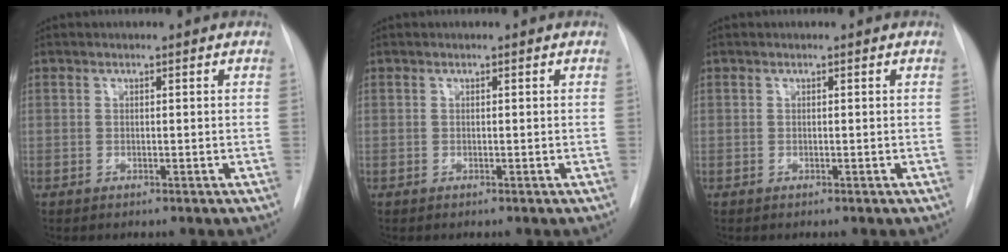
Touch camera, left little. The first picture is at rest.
{"total": 0.0}
{"total": 0.0}